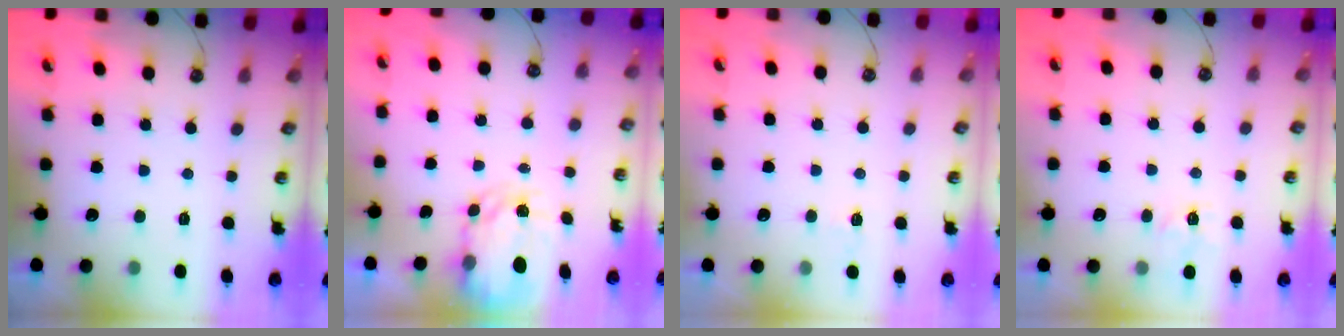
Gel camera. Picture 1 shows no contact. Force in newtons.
{"total": 4.3, "press": 4.3, "slide": 0.3}
{"total": 2.7, "press": 2.7, "slide": 0.3}
{"total": 7.6, "press": 7.6, "slide": 0.6}